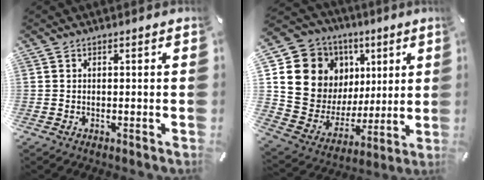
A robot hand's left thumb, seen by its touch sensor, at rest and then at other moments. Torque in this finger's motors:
{"motor_torque": [2.50, 2.50, 1.51, -1.26, 0.28]}